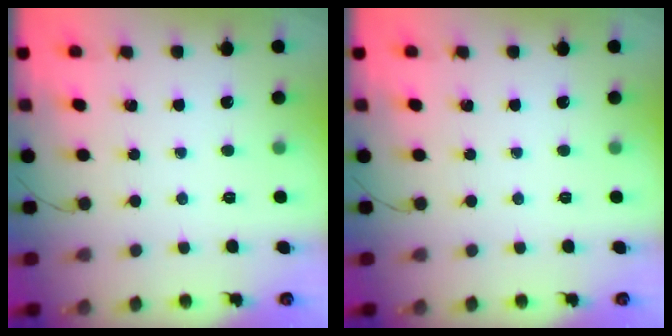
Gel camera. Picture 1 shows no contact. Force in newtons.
{"total": 0.0}